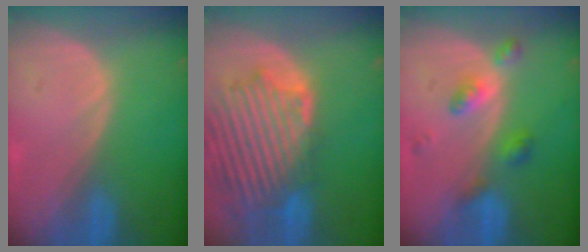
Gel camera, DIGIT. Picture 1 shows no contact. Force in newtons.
{"total": 13.7, "press": 11.8, "slide": 6.9}
{"total": 4.8, "press": 4.8, "slide": 0.1}